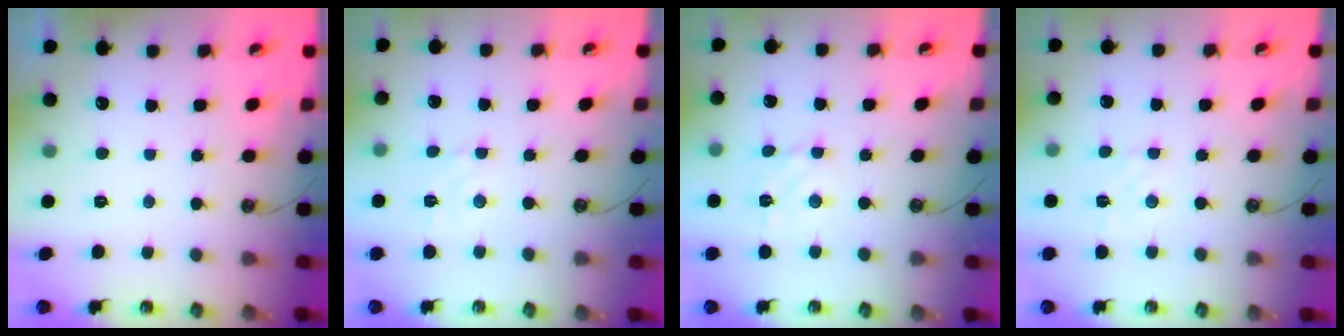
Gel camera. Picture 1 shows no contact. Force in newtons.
{"total": 1.9, "press": 1.8, "slide": 0.6}
{"total": 2.9, "press": 2.8, "slide": 0.2}
{"total": 2.9, "press": 2.9, "slide": 0.5}